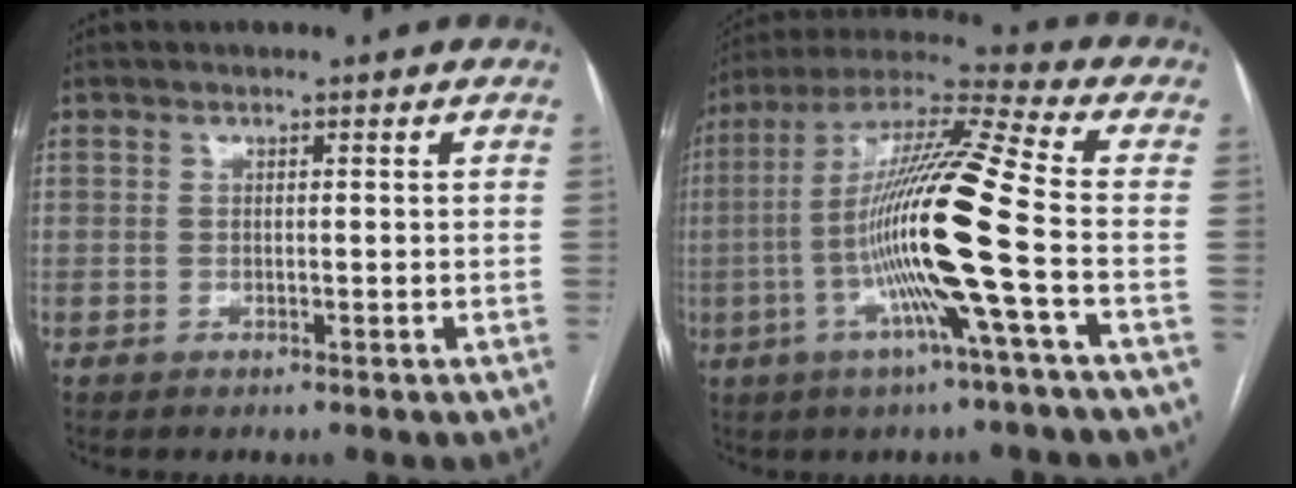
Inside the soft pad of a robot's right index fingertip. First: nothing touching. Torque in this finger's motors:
{"motor_torque": [2.14, 0.00, 1.05, 0.21]}